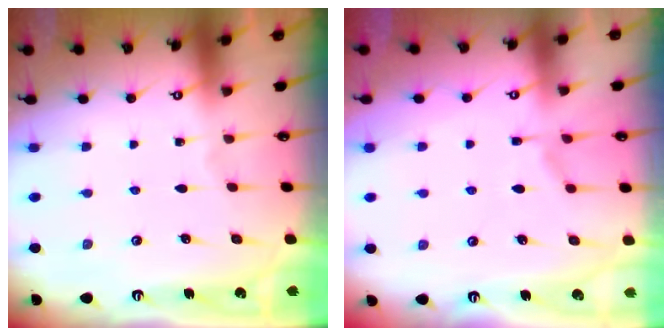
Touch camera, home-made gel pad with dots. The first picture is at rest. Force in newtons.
{"total": 1.4, "press": 0.1, "slide": 1.4}